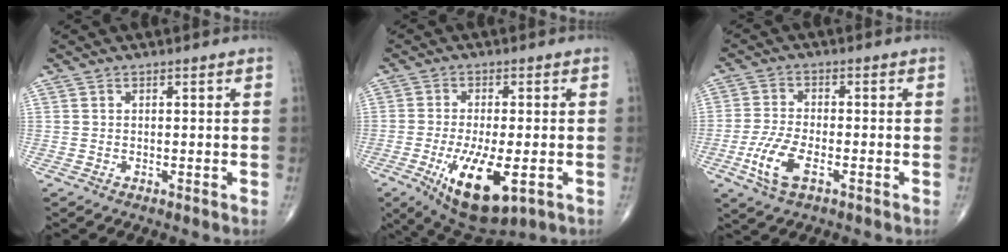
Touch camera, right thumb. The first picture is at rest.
{"total": 13.4, "force": [-4.6, 5.1, 11.6], "torque": [-0.201, -0.014, -0.061]}
{"total": 7.7, "force": [-3.1, 3.3, 6.2], "torque": [-0.141, 0.007, -0.058]}